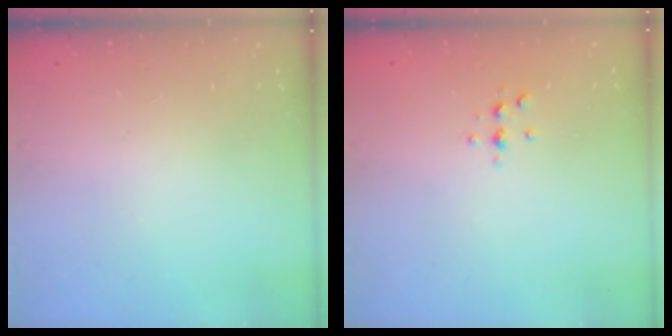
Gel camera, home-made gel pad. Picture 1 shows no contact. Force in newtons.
{"total": 3.0, "press": 3.0, "slide": 0.4}